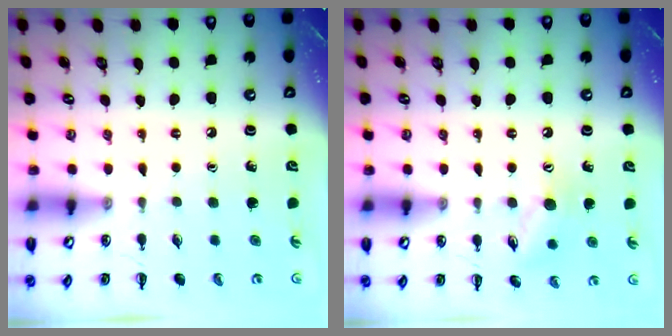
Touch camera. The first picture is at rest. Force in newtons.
{"total": 9.1, "press": 9.0, "slide": 1.1}